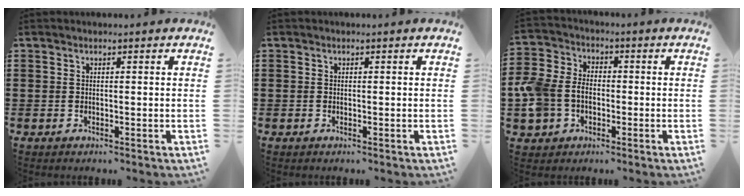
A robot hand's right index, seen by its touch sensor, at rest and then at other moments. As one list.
[{"total": 0.0}, {"total": 6.8, "force": [-1.6, 5.5, 3.7], "torque": [-0.117, 0.004, -0.040]}]